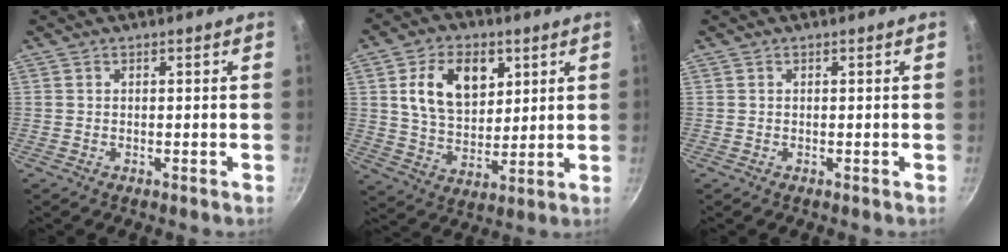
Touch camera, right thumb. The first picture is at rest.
{"total": 13.9, "force": [4.8, 9.2, 9.2], "torque": [-0.128, -0.017, 0.082]}
{"total": 0.0}